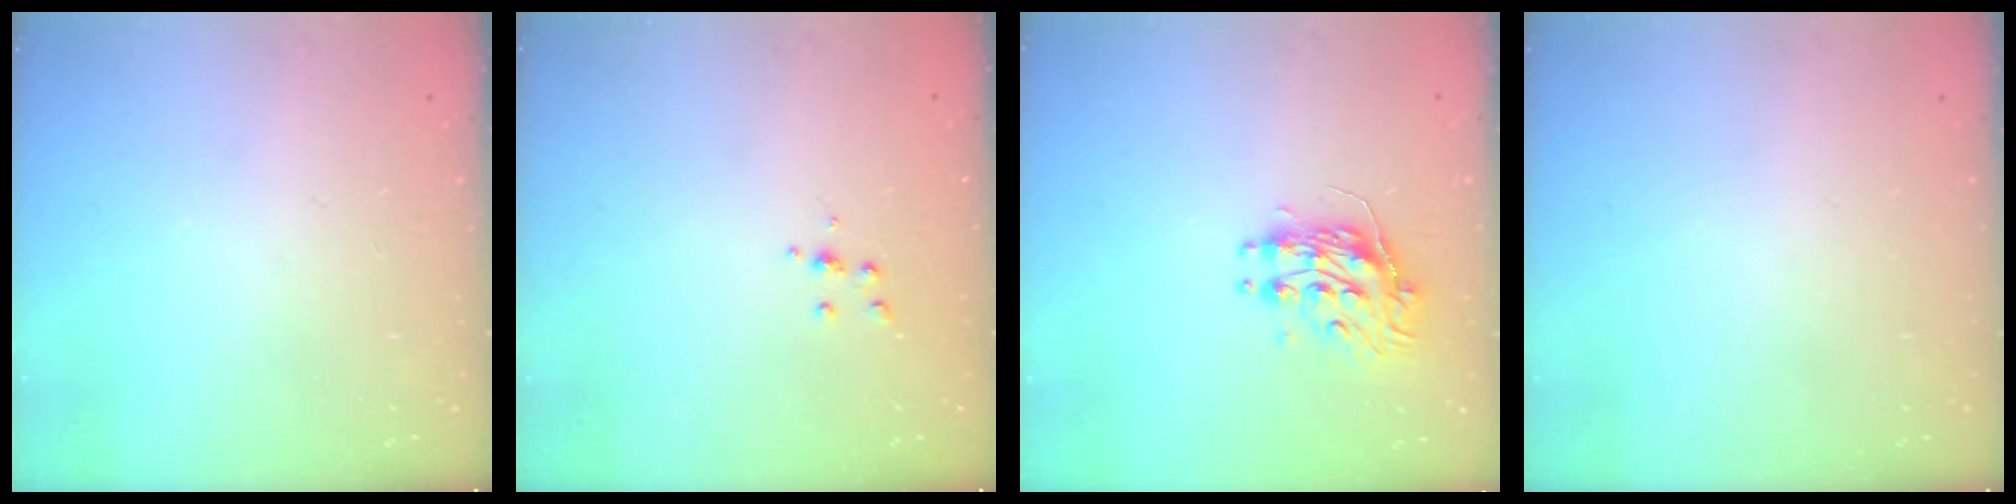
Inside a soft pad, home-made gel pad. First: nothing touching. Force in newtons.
{"total": 3.8, "press": 3.6, "slide": 0.9}
{"total": 9.5, "press": 9.5, "slide": 0.8}
{"total": 0.0}